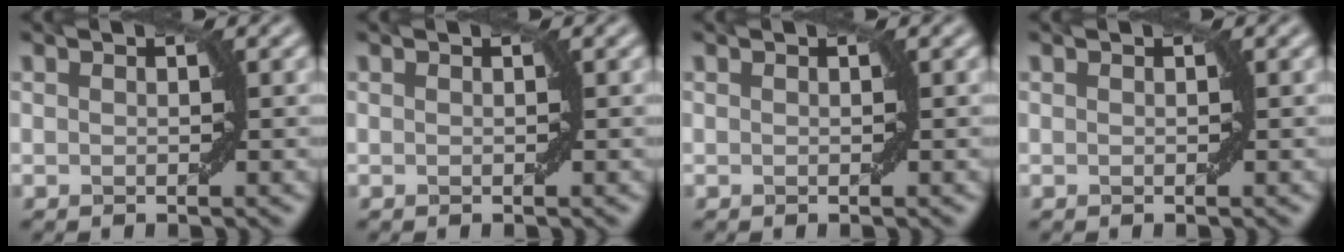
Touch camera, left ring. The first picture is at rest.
{"total": 0.0}
{"total": 0.0}
{"total": 0.0}